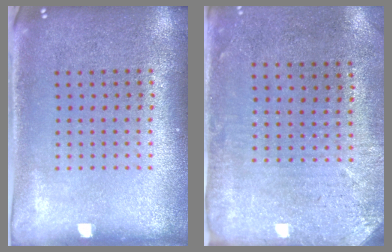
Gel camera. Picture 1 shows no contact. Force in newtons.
{"total": 3.0, "press": 2.4, "slide": 1.8}